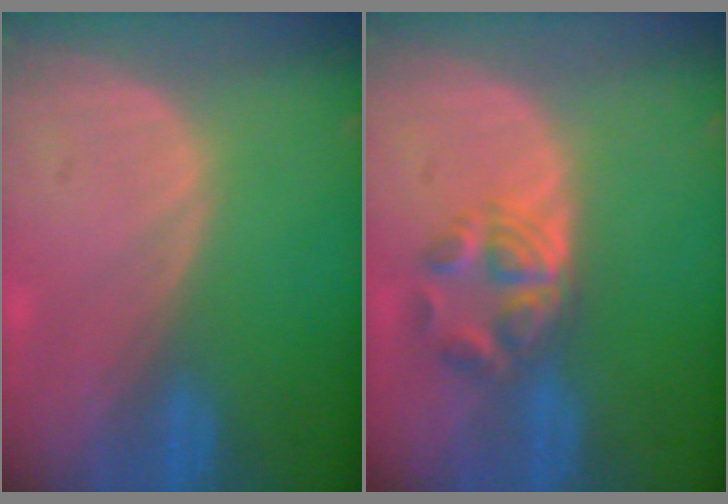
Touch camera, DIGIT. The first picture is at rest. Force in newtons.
{"total": 5.9, "press": 4.8, "slide": 3.5}